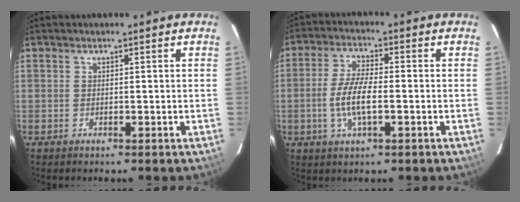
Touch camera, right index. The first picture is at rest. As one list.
[{"total": 7.6, "force": [-1.7, 2.4, 7.0], "torque": [-0.144, -0.001, -0.035]}]